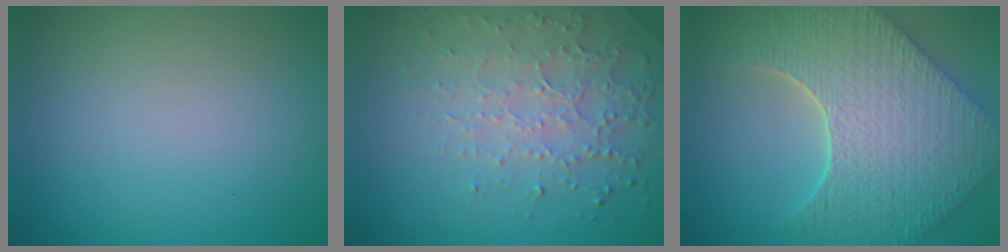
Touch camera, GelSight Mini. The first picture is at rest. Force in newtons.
{"total": 4.6, "press": 3.3, "slide": 3.2}
{"total": 8.5, "press": 7.2, "slide": 4.6}